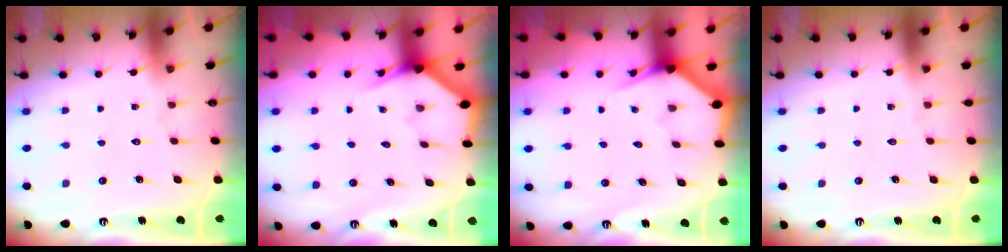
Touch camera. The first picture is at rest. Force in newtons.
{"total": 2.7, "press": 2.7, "slide": 0.1}
{"total": 2.8, "press": 2.8, "slide": 0.1}
{"total": 0.0}